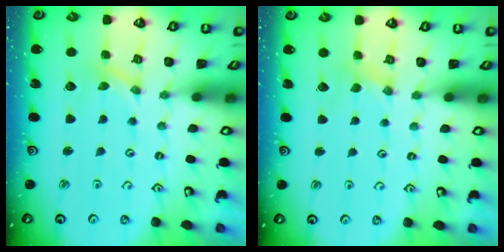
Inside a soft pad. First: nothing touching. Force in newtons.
{"total": 1.5, "press": 1.5, "slide": 0.2}